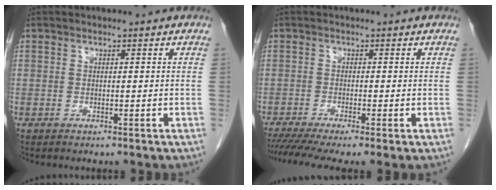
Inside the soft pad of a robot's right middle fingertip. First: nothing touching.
{"total": 7.3, "force": [-5.4, 0.4, 4.9], "torque": [-0.075, -0.016, -0.091]}